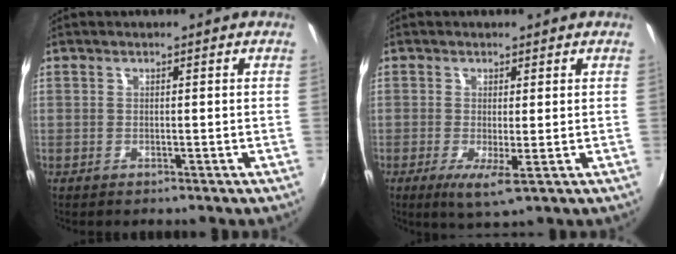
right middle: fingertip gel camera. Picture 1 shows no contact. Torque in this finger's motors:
{"motor_torque": [-0.26, -0.63, -0.04, 0.00]}